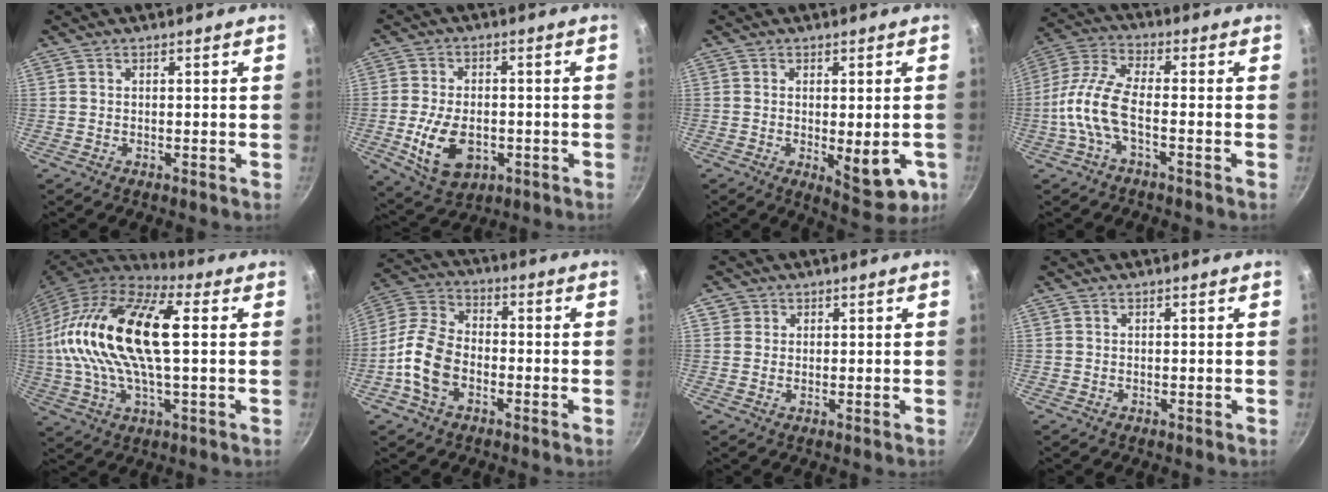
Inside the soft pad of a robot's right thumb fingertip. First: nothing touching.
{"total": 11.4, "force": [-2.9, 7.3, 8.3], "torque": [-0.141, 0.005, -0.040]}
{"total": 9.9, "force": [-2.1, 3.8, 8.9], "torque": [-0.101, -0.009, -0.017]}
{"total": 10.0, "force": [-3.1, 3.6, 8.8], "torque": [-0.200, 0.027, -0.077]}
{"total": 24.6, "force": [3.2, 10.5, 22.0], "torque": [-0.433, 0.029, 0.044]}
{"total": 11.7, "force": [-3.7, 7.5, 8.1], "torque": [-0.149, 0.034, -0.087]}
{"total": 1.9, "force": [0.6, 1.8, 0.2], "torque": [0.014, 0.002, 0.005]}
{"total": 0.0}